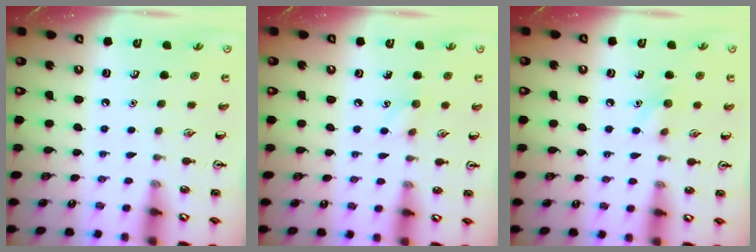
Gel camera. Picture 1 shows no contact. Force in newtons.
{"total": 5.8, "press": 5.6, "slide": 1.5}
{"total": 6.2, "press": 5.9, "slide": 1.9}